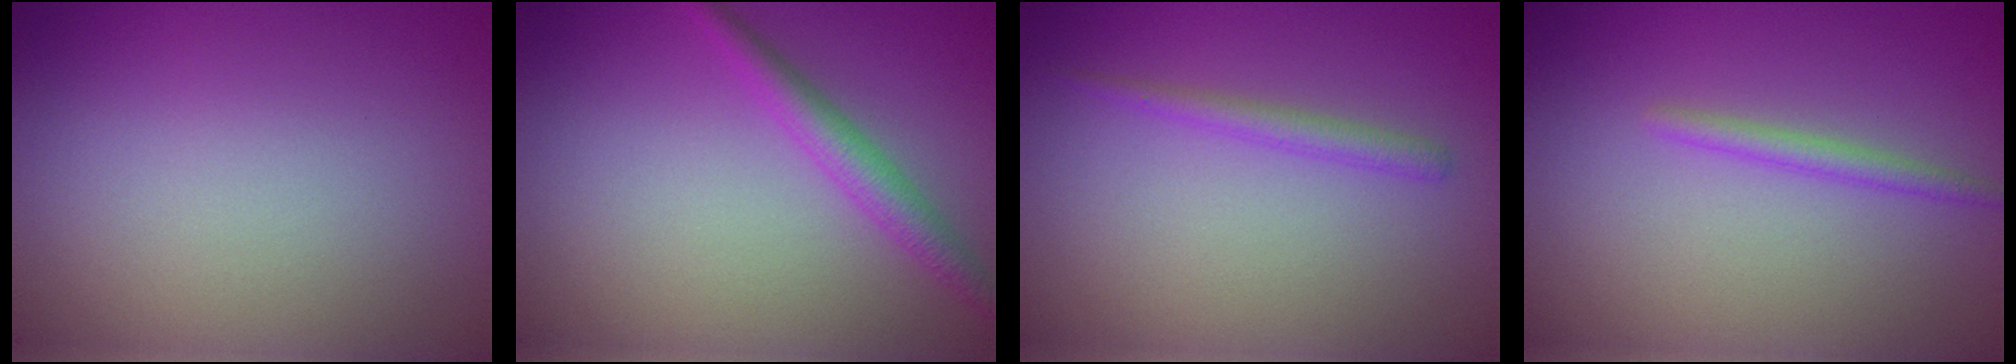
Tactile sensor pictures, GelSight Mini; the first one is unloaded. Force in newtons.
{"total": 2.6, "press": 2.6, "slide": 0.1}
{"total": 1.5, "press": 1.5, "slide": 0.0}
{"total": 1.4, "press": 1.4, "slide": 0.0}